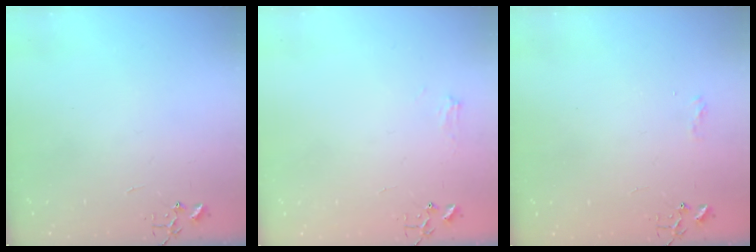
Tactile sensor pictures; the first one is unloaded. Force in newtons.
{"total": 5.3, "press": 5.3, "slide": 0.6}
{"total": 5.9, "press": 5.9, "slide": 0.8}